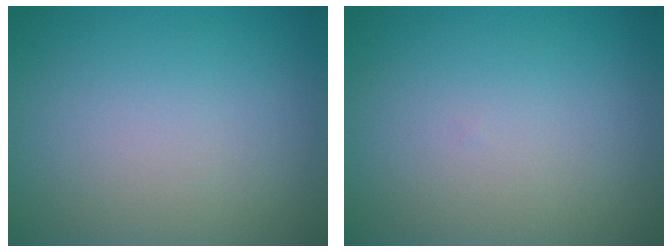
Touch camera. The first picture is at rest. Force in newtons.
{"total": 0.0}